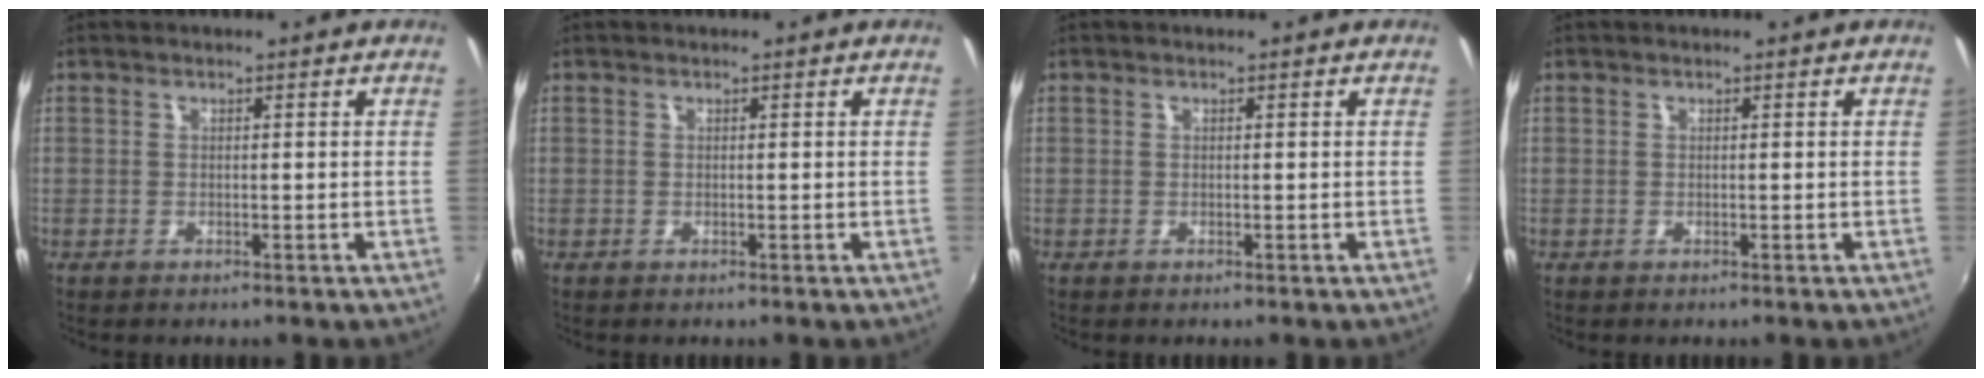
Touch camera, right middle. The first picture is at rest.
{"total": 0.0}
{"total": 0.0}
{"total": 0.0}